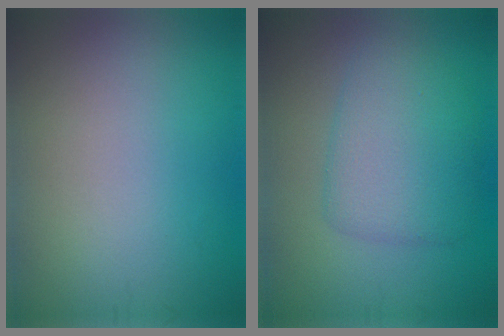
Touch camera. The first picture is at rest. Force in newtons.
{"total": 4.5, "press": 4.5, "slide": 0.1}